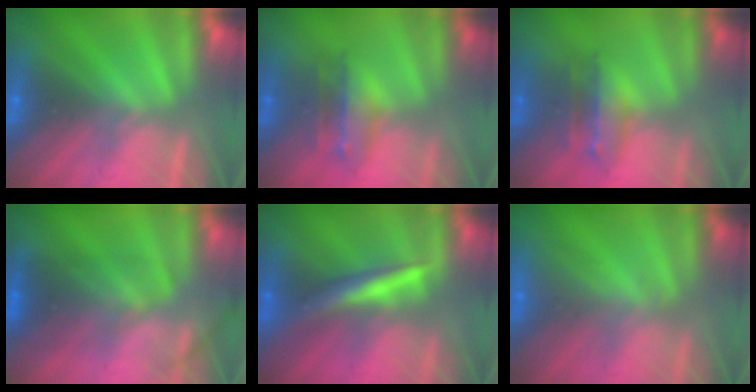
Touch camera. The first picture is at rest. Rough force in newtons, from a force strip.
{"total": 2.7}
{"total": 2.7}
{"total": 2.6}
{"total": 2.9}
{"total": 2.3}